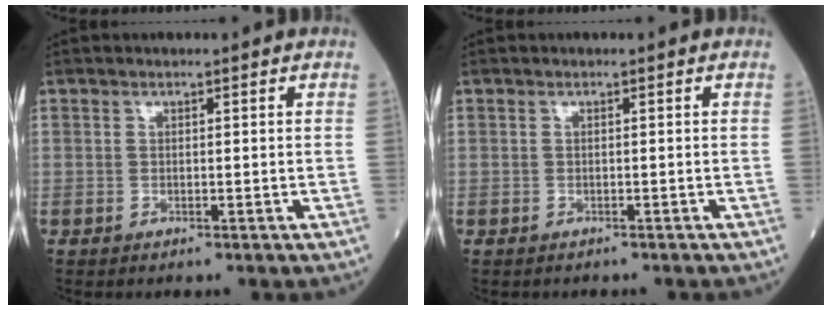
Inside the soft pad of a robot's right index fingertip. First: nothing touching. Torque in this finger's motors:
{"motor_torque": [-0.04, 0.04, -0.11, 0.00]}